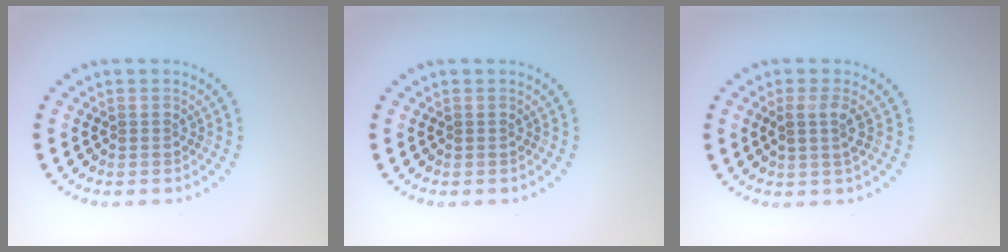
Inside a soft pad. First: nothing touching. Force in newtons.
{"total": 0.0}
{"total": 1.5, "press": 1.3, "slide": 0.9}